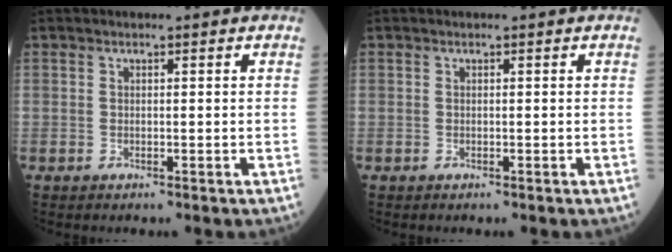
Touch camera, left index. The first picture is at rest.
{"total": 0.0}